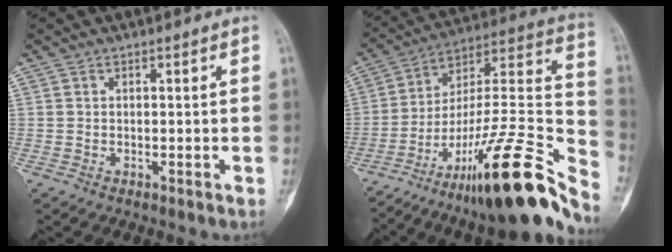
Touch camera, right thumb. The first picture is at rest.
{"total": 31.5, "force": [-19.4, 6.9, 23.9], "torque": [-0.279, 0.097, -0.306]}